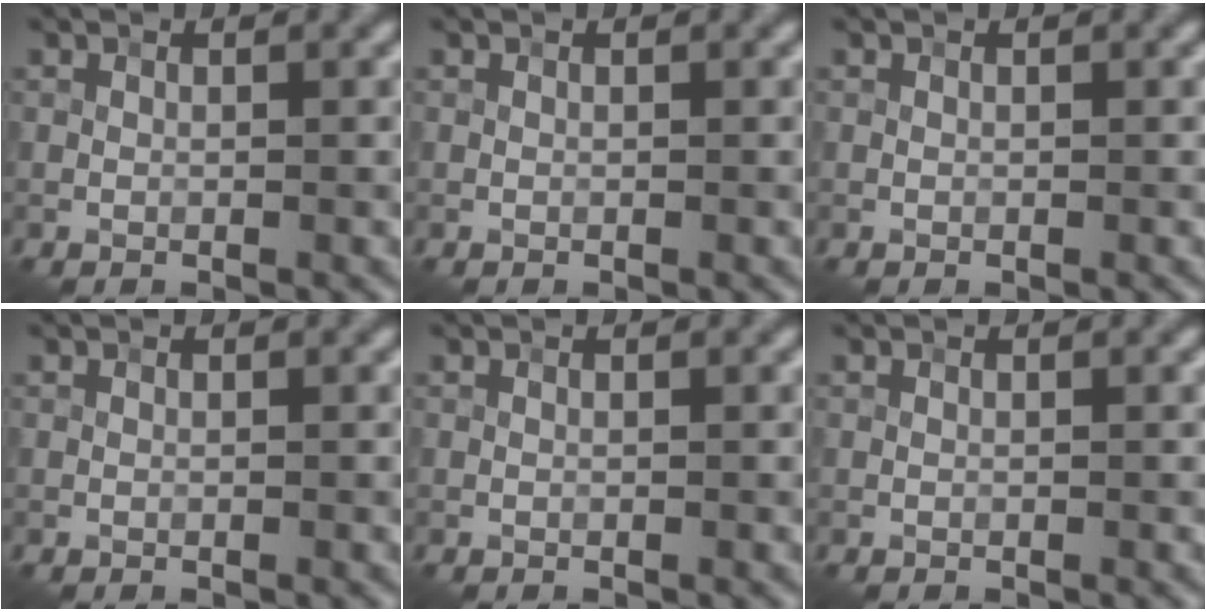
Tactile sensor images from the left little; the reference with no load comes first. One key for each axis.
{"total": 0.0}
{"total": 0.0}
{"total": 0.0}
{"total": 0.0}
{"total": 0.0}